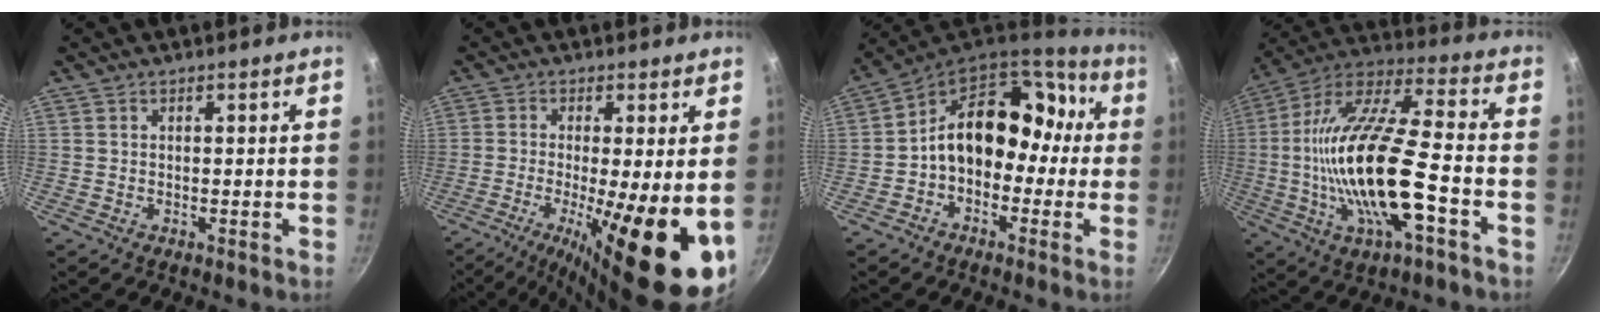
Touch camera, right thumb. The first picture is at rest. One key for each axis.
{"total": 17.9, "fx": -4.4, "fy": 4.0, "fz": 16.9, "tx": -0.259, "ty": -0.012, "tz": -0.064}
{"total": 16.8, "fx": 0.0, "fy": 12.7, "fz": 11.0, "tx": -0.116, "ty": 0.069, "tz": -0.018}
{"total": 23.7, "fx": -4.8, "fy": 7.8, "fz": 21.8, "tx": -0.416, "ty": 0.024, "tz": -0.096}